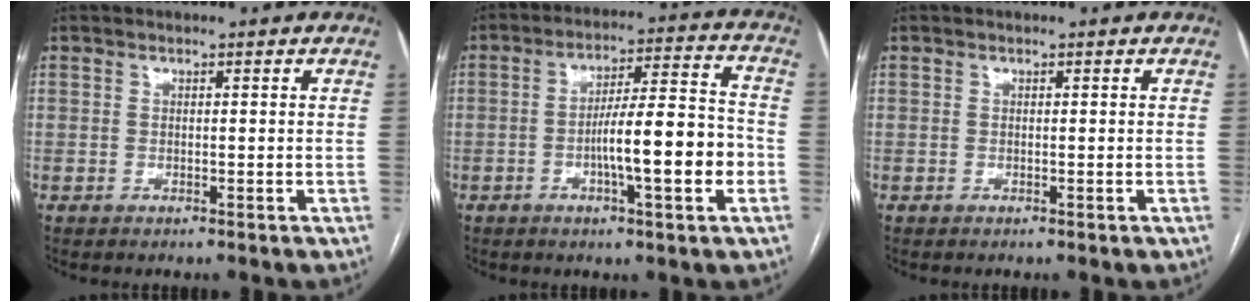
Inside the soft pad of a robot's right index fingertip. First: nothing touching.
{"total": 12.2, "force": [-3.3, 1.0, 11.7], "torque": [-0.189, 0.012, -0.053]}
{"total": 0.0}